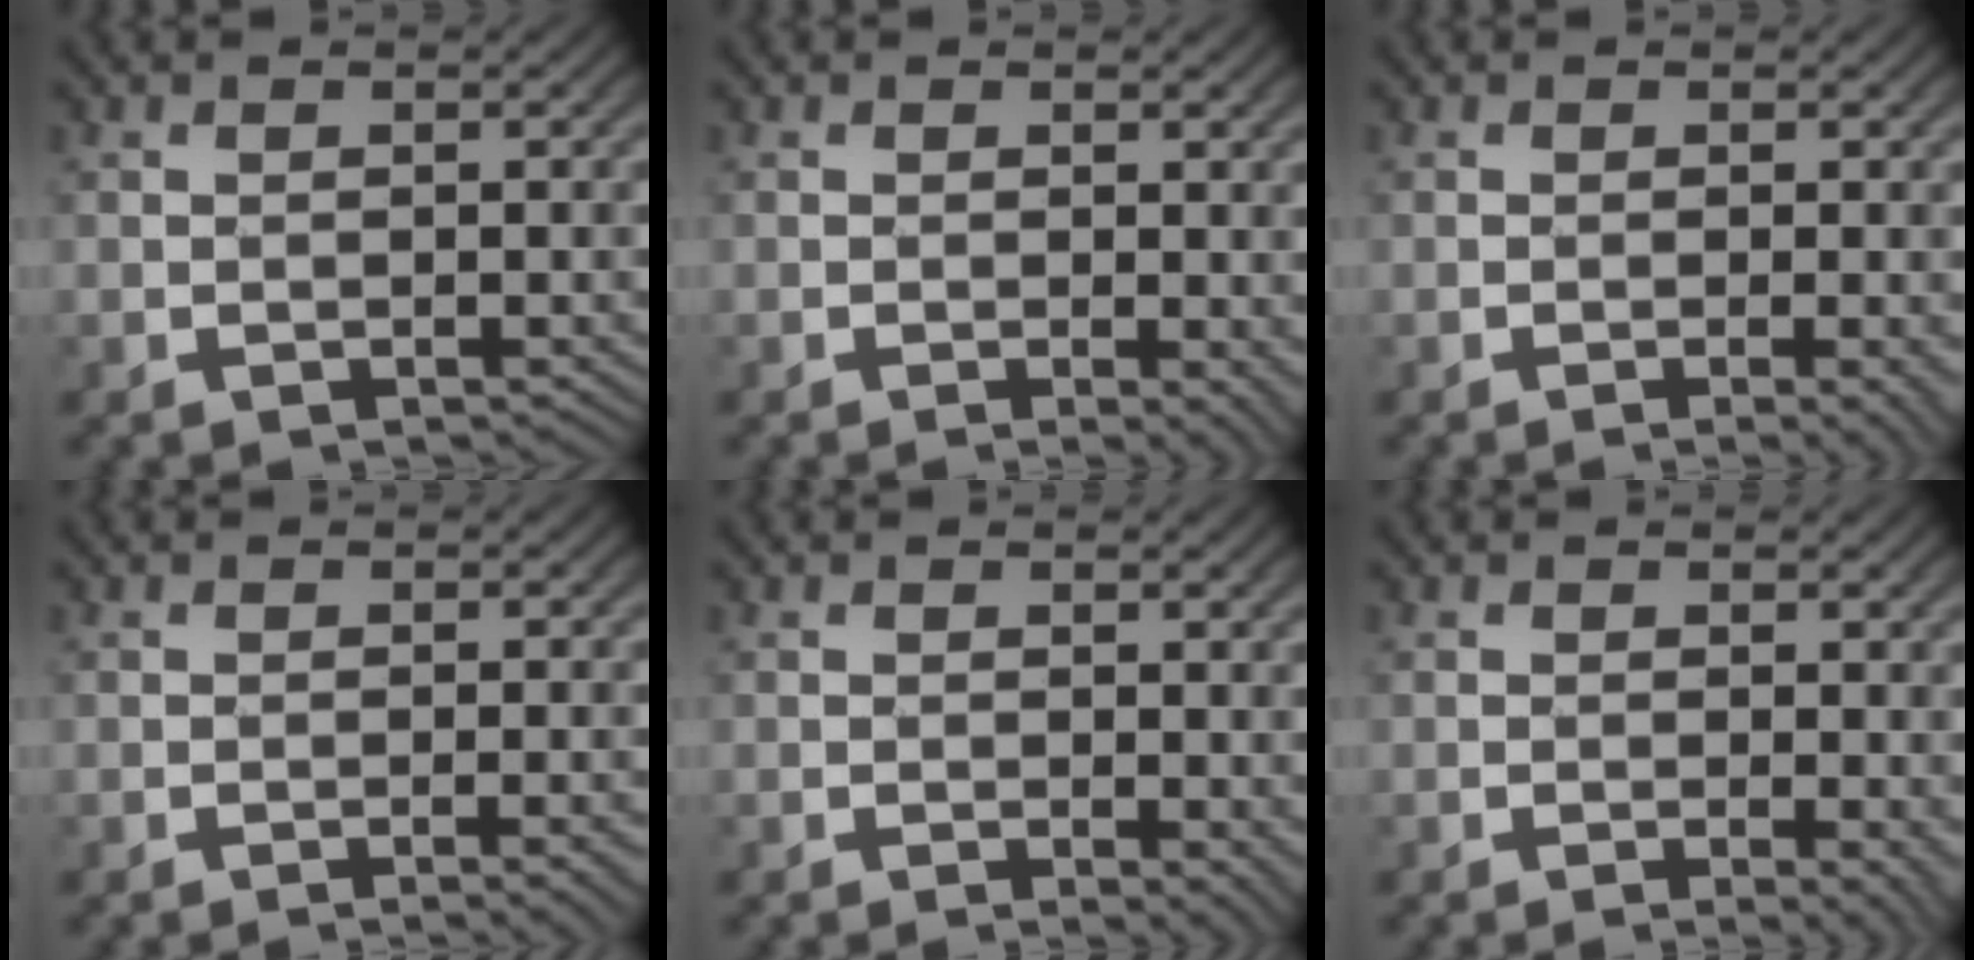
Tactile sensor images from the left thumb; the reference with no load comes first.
{"total": 1.5, "force": [-0.1, 0.2, 1.5], "torque": [-0.021, -0.003, -0.004]}
{"total": 2.4, "force": [-0.6, 0.4, 2.3], "torque": [-0.029, 0.004, -0.014]}
{"total": 2.5, "force": [-1.0, 0.4, 2.2], "torque": [-0.026, 0.008, -0.019]}
{"total": 1.2, "force": [0.0, 0.2, 1.2], "torque": [-0.017, -0.004, 0.000]}
{"total": 1.9, "force": [-0.2, 0.3, 1.9], "torque": [-0.026, -0.002, -0.007]}